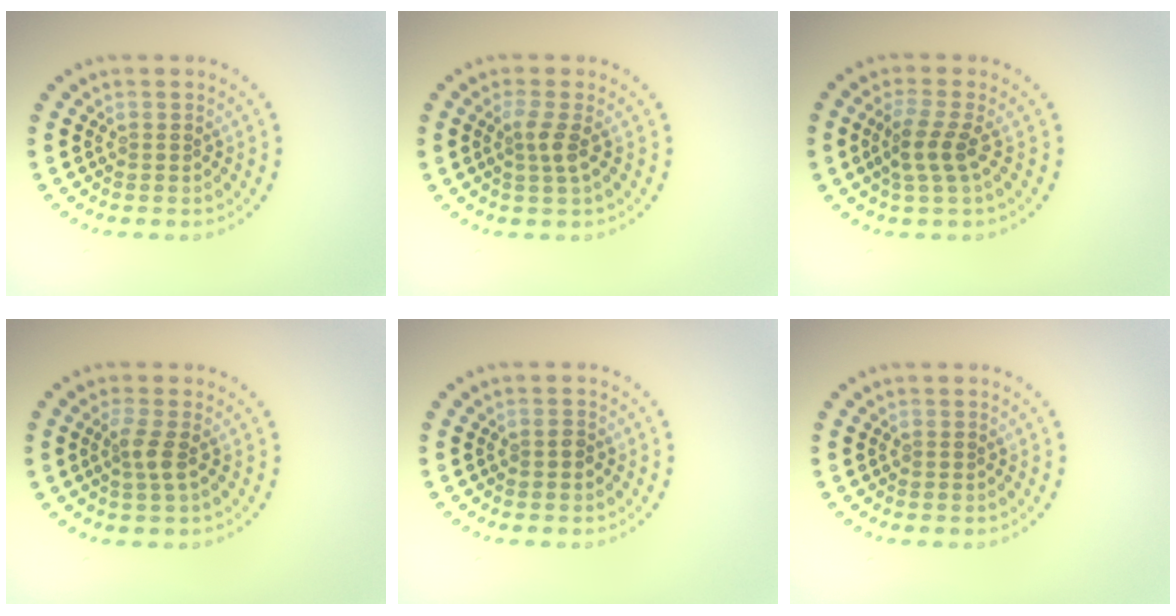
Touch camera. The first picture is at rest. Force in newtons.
{"total": 1.8, "press": 1.3, "slide": 1.2}
{"total": 2.4, "press": 2.1, "slide": 1.2}
{"total": 1.8, "press": 1.3, "slide": 1.1}
{"total": 0.7, "press": 0.7, "slide": 0.1}
{"total": 0.0}